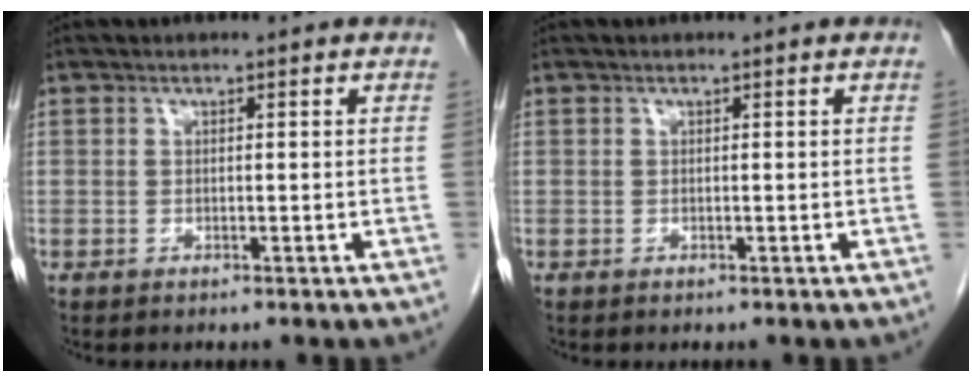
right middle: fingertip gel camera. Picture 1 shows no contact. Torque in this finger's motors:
{"motor_torque": [0.26, -0.34, 0.03, 0.00]}